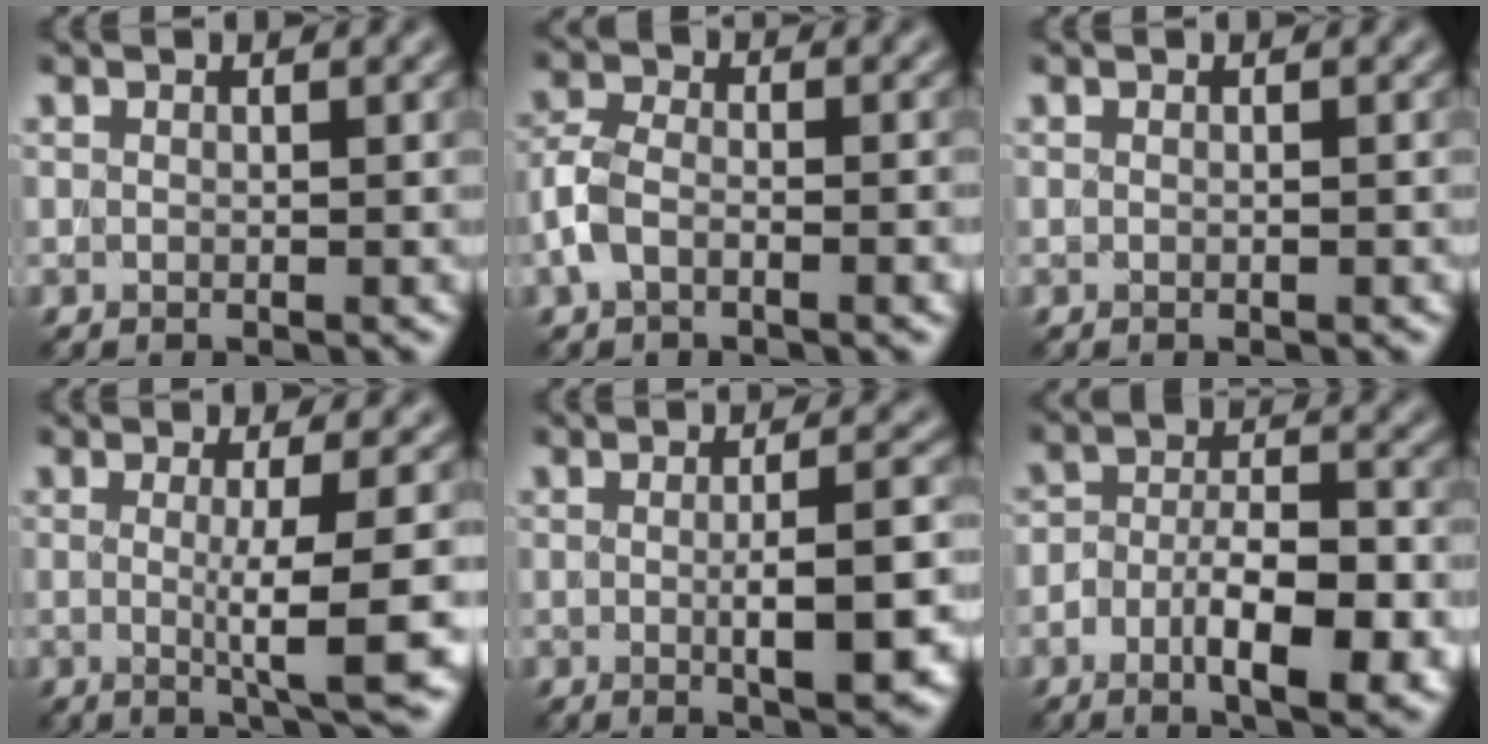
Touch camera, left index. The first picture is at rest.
{"total": 3.6, "force": [-1.7, 1.7, 2.6], "torque": [-0.062, 0.006, -0.040]}
{"total": 0.6, "force": [0.0, 0.3, 0.5], "torque": [-0.002, -0.004, 0.000]}
{"total": 6.1, "force": [-0.6, 1.0, 6.0], "torque": [-0.090, -0.007, -0.005]}
{"total": 5.9, "force": [-0.7, 1.5, 5.7], "torque": [-0.075, -0.001, -0.002]}
{"total": 7.3, "force": [-3.0, 2.9, 6.0], "torque": [-0.096, 0.001, -0.045]}